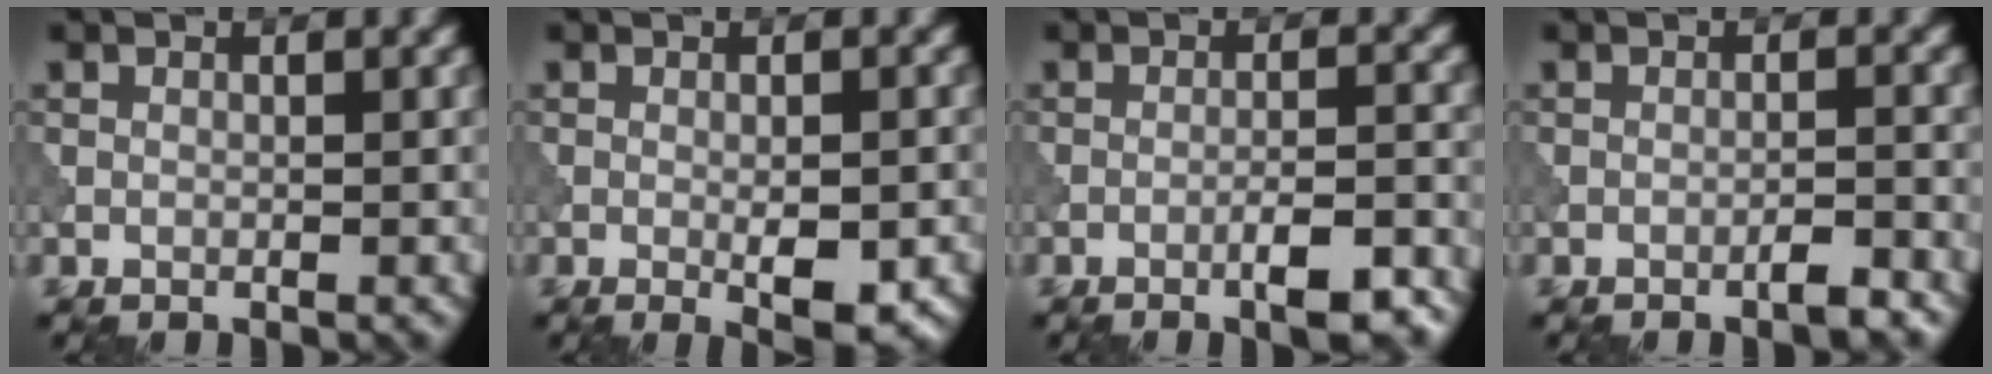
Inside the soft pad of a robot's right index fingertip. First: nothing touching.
{"total": 3.4, "force": [-1.0, 0.9, 3.1], "torque": [-0.050, -0.006, -0.009]}
{"total": 4.5, "force": [-2.6, 0.8, 3.6], "torque": [-0.056, 0.007, -0.039]}
{"total": 1.7, "force": [-1.2, 0.1, 1.2], "torque": [-0.016, 0.007, -0.024]}